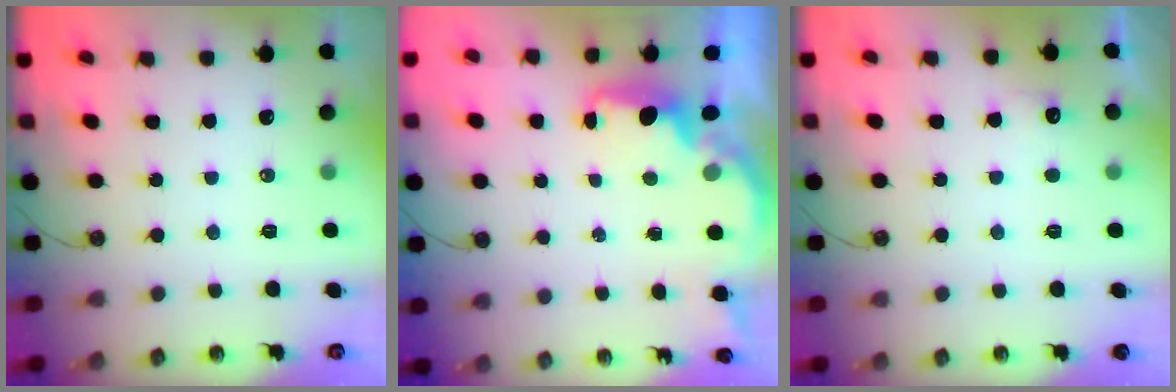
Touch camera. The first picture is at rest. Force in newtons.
{"total": 2.2, "press": 2.0, "slide": 0.8}
{"total": 5.8, "press": 5.7, "slide": 1.2}